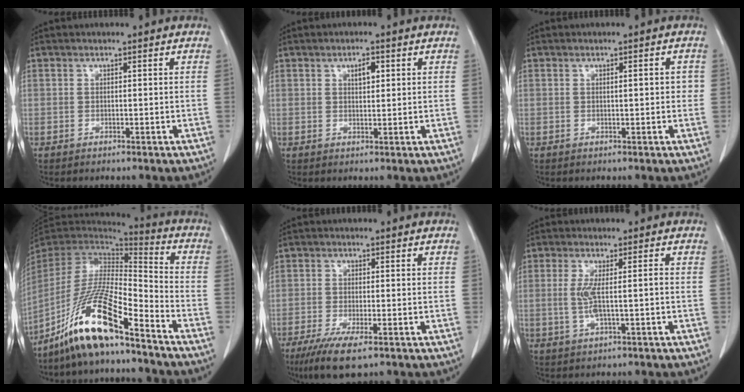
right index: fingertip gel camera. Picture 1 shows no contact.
{"total": 2.3, "force": [0.9, 0.9, 1.9], "torque": [-0.031, -0.002, 0.016]}
{"total": 1.9, "force": [0.2, 0.6, 1.8], "torque": [-0.023, 0.005, 0.003]}
{"total": 15.8, "force": [-11.2, 1.3, 11.2], "torque": [-0.219, -0.015, -0.211]}
{"total": 6.7, "force": [-4.3, 1.2, 5.0], "torque": [-0.091, -0.018, -0.071]}
{"total": 4.2, "force": [-0.5, 0.3, 4.1], "torque": [-0.085, 0.001, -0.004]}